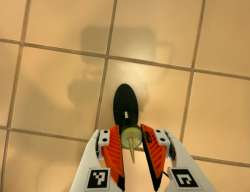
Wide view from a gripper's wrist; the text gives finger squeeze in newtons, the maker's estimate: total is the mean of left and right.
{"total": 6.3, "left": 6.1, "right": 6.5}